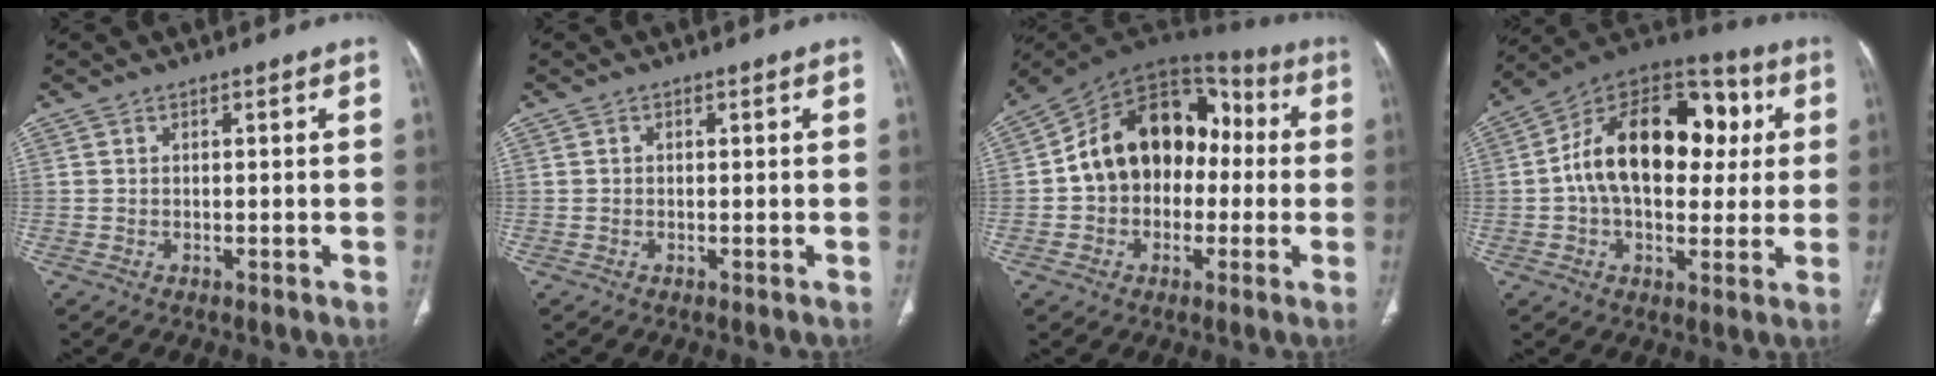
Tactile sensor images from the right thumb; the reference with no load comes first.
{"total": 0.0}
{"total": 18.7, "force": [0.0, 13.7, 12.7], "torque": [-0.159, 0.054, -0.009]}
{"total": 23.3, "force": [3.0, 14.6, 17.9], "torque": [-0.258, 0.028, 0.036]}